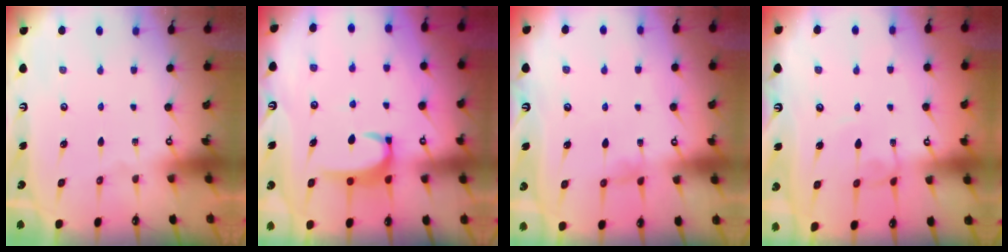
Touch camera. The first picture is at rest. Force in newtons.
{"total": 3.5, "press": 3.5, "slide": 0.5}
{"total": 0.5, "press": 0.4, "slide": 0.4}
{"total": 0.7, "press": 0.6, "slide": 0.4}